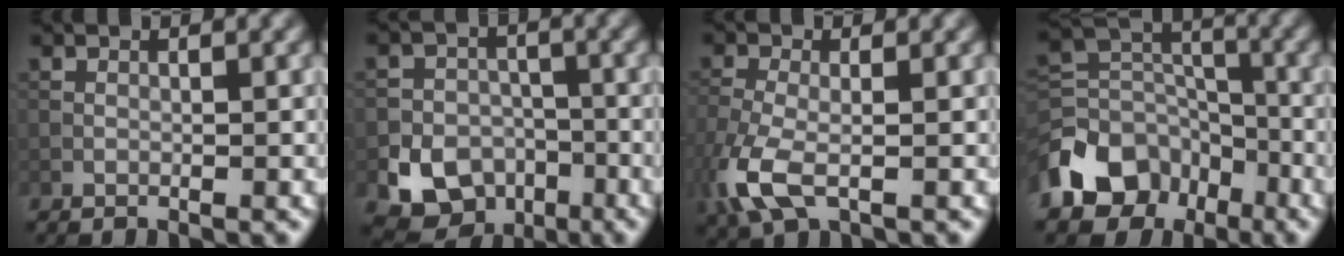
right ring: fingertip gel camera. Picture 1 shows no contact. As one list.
[{"total": 9.5, "force": [-4.8, 7.8, 2.7], "torque": [-0.023, -0.032, -0.094]}, {"total": 5.5, "force": [-2.2, 2.6, 4.3], "torque": [-0.119, -0.012, -0.053]}, {"total": 9.0, "force": [-5.4, 6.2, 3.7], "torque": [-0.074, 0.002, -0.118]}]